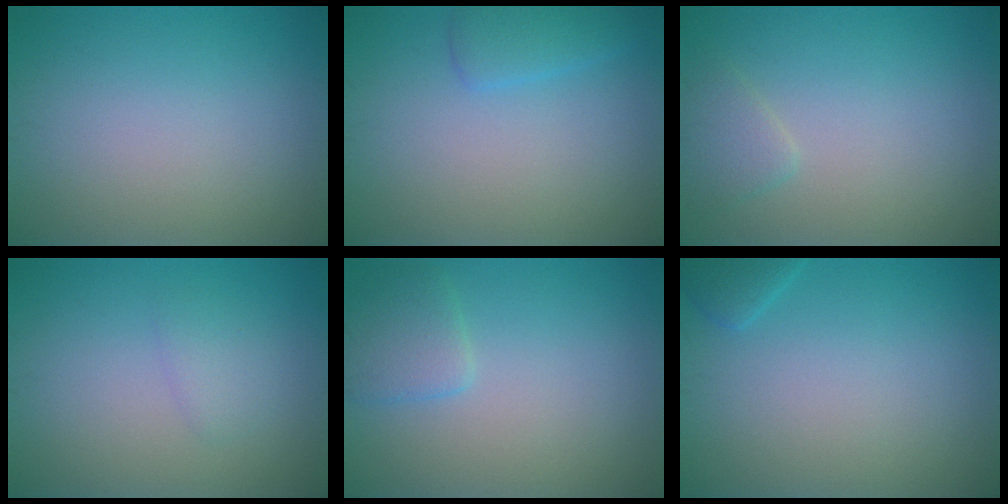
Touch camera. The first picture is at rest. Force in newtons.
{"total": 2.0, "press": 1.9, "slide": 0.2}
{"total": 1.6, "press": 1.6, "slide": 0.2}
{"total": 1.3, "press": 1.3, "slide": 0.1}
{"total": 2.2, "press": 2.2, "slide": 0.1}
{"total": 1.3, "press": 1.3, "slide": 0.1}